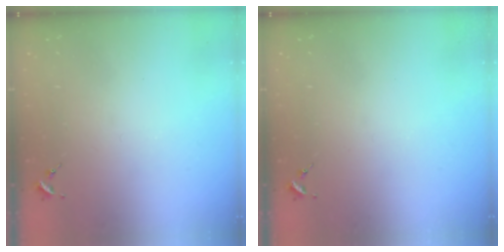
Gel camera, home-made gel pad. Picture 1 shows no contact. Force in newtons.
{"total": 0.0}